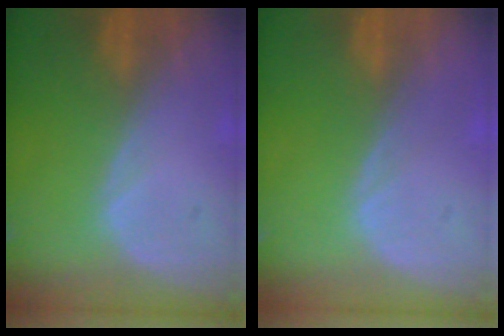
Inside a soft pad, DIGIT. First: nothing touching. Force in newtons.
{"total": 0.0}